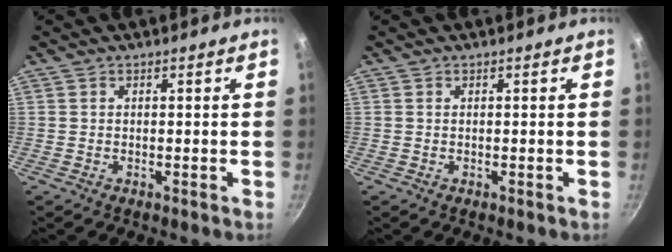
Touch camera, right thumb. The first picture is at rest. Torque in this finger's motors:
{"motor_torque": [0.21, 0.10, 0.29, -0.25, 0.00]}